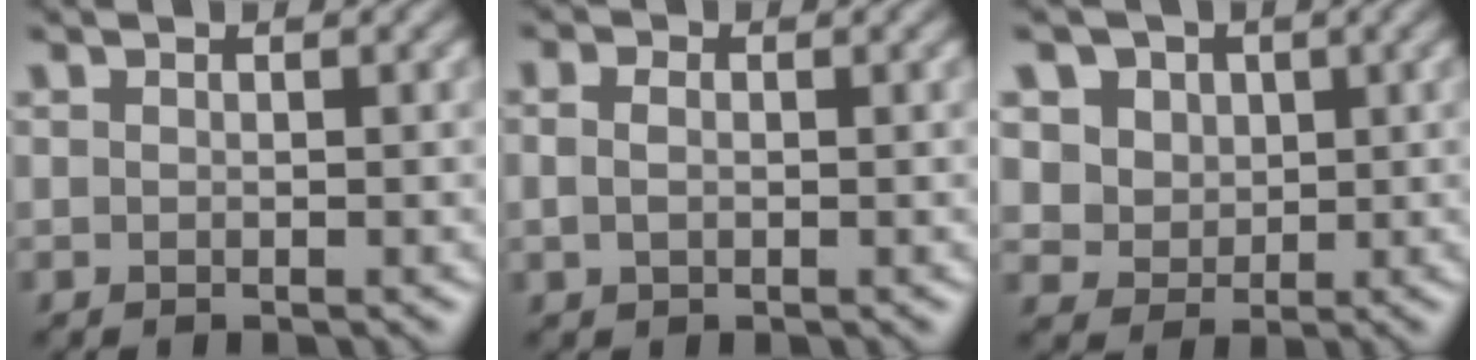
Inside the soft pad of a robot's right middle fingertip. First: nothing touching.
{"total": 1.9, "force": [0.4, 1.4, 1.2], "torque": [-0.026, 0.004, -0.001]}
{"total": 6.5, "force": [3.2, 5.1, 2.5], "torque": [-0.056, 0.001, 0.047]}